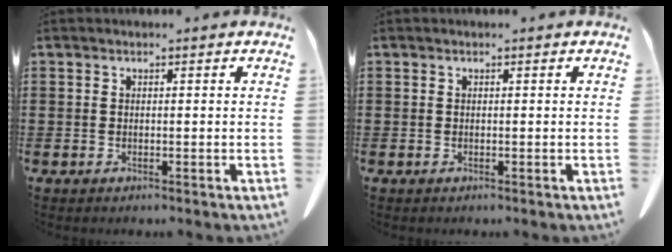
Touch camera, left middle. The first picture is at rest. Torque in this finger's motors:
{"motor_torque": [-0.01, 0.01, 0.00, 0.01]}